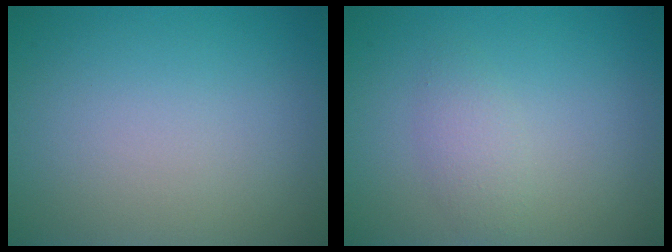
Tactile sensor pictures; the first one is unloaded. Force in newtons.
{"total": 1.7, "press": 1.7, "slide": 0.0}